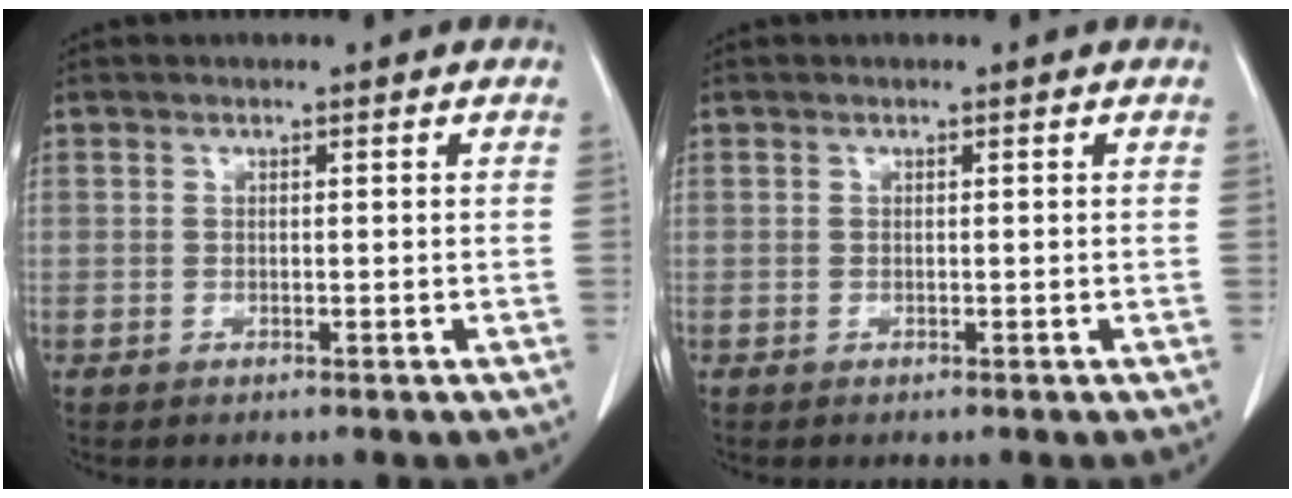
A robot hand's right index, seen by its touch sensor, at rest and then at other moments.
{"total": 0.0}